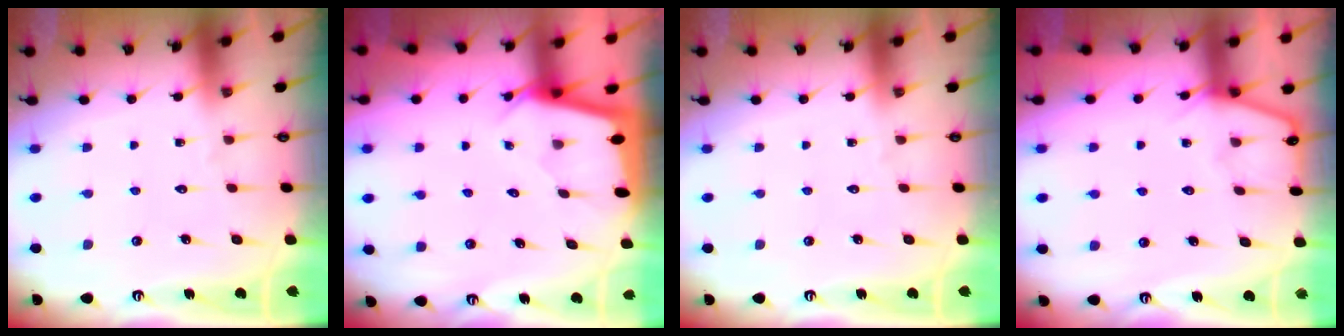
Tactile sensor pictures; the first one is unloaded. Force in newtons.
{"total": 2.2, "press": 2.2, "slide": 0.1}
{"total": 0.0}
{"total": 4.9, "press": 4.9, "slide": 0.4}